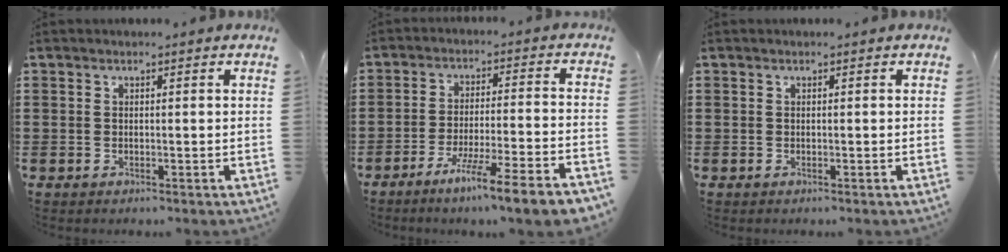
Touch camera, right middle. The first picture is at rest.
{"total": 8.0, "force": [-6.3, -0.5, 4.9], "torque": [-0.092, -0.016, -0.121]}
{"total": 0.0}